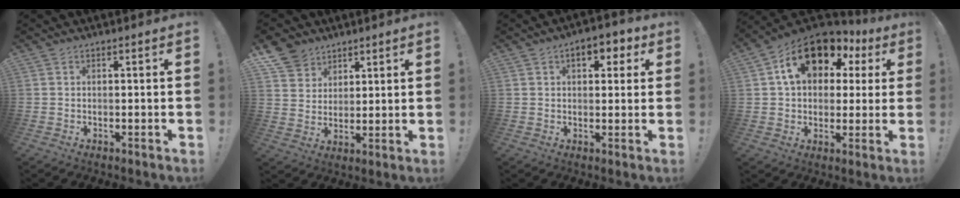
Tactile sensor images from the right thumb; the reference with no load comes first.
{"total": 9.3, "force": [6.5, 6.5, 1.5], "torque": [-0.028, -0.049, 0.130]}
{"total": 6.3, "force": [2.4, 3.8, 4.4], "torque": [-0.049, -0.001, 0.035]}
{"total": 17.5, "force": [8.2, 11.4, 10.5], "torque": [-0.155, -0.033, 0.148]}